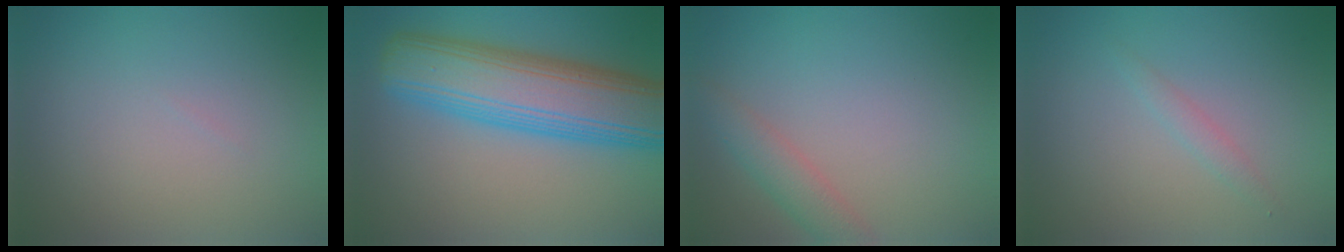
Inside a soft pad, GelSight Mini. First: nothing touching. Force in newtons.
{"total": 10.3, "press": 10.3, "slide": 0.5}
{"total": 2.5, "press": 2.5, "slide": 0.1}
{"total": 1.0, "press": 1.0, "slide": 0.1}